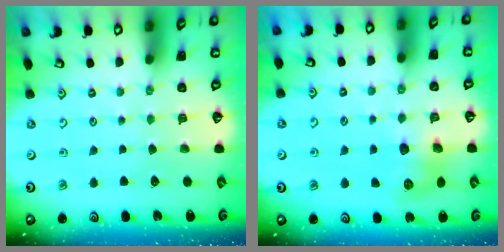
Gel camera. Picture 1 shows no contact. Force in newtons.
{"total": 8.5, "press": 8.5, "slide": 0.5}